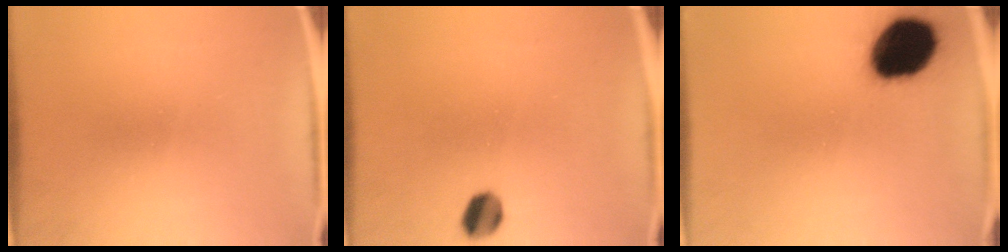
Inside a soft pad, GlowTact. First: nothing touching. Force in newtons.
{"total": 5.0}
{"total": 17.9}